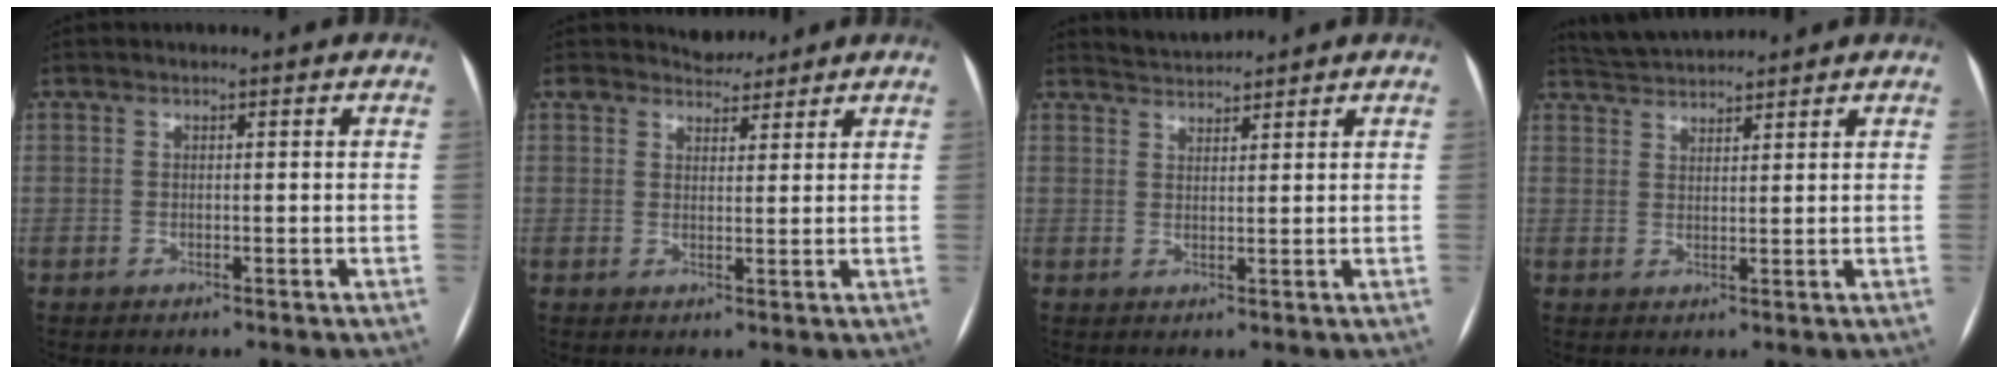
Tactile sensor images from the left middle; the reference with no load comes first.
{"total": 2.9, "force": [2.7, 1.0, -0.4], "torque": [0.004, 0.000, 0.042]}
{"total": 2.7, "force": [2.6, -0.3, -0.5], "torque": [-0.003, 0.009, 0.055]}
{"total": 5.1, "force": [5.0, 0.3, 0.8], "torque": [-0.023, 0.028, 0.093]}